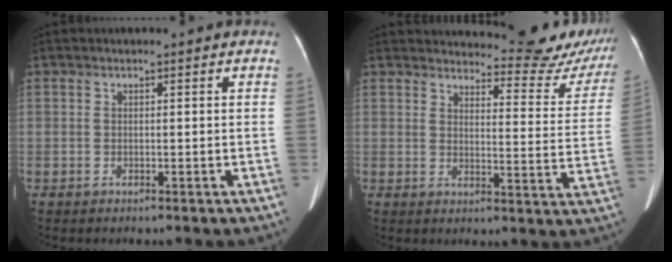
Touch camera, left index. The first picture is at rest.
{"total": 15.0, "force": [14.7, 1.9, 2.3], "torque": [-0.001, -0.076, 0.149]}